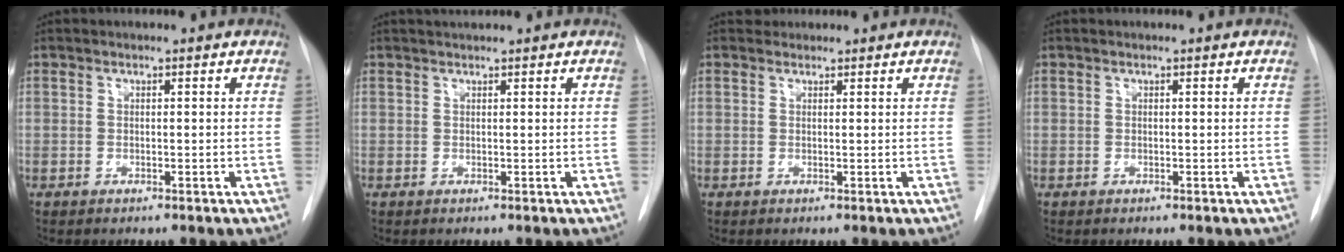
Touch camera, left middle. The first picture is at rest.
{"total": 1.2, "force": [1.1, -0.2, 0.3], "torque": [-0.005, 0.010, 0.025]}
{"total": 1.2, "force": [1.0, 0.5, -0.3], "torque": [0.001, 0.010, 0.016]}
{"total": 0.0}